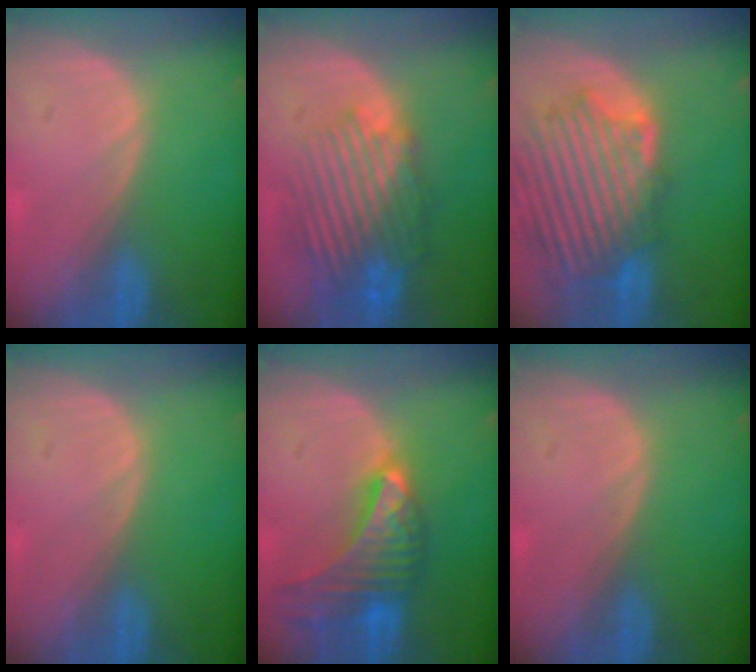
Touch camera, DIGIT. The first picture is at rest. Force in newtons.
{"total": 10.2, "press": 9.1, "slide": 4.7}
{"total": 12.5, "press": 11.5, "slide": 5.0}
{"total": 0.0}
{"total": 9.8, "press": 8.7, "slide": 4.5}
{"total": 0.0}